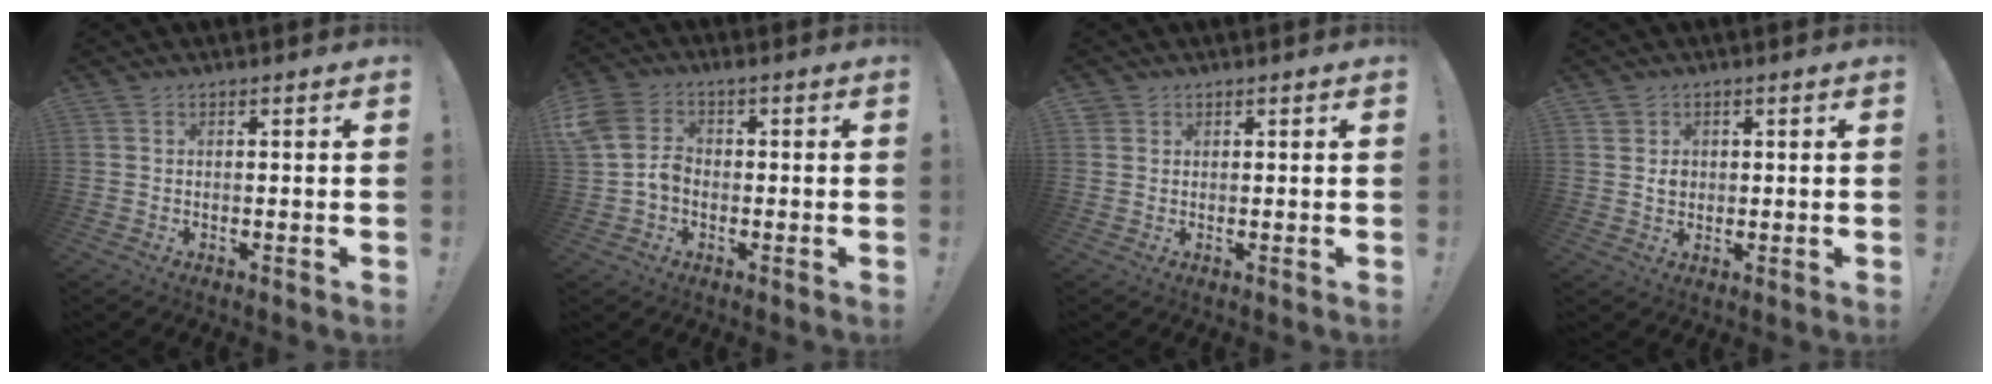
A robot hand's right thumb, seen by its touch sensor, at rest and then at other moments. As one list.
[{"total": 8.1, "force": [-0.8, 6.3, 5.1], "torque": [-0.109, 0.008, -0.014]}, {"total": 1.5, "force": [1.0, 1.1, 0.2], "torque": [0.001, -0.006, 0.018]}, {"total": 2.9, "force": [0.9, 2.6, 0.9], "torque": [0.001, -0.009, 0.011]}]